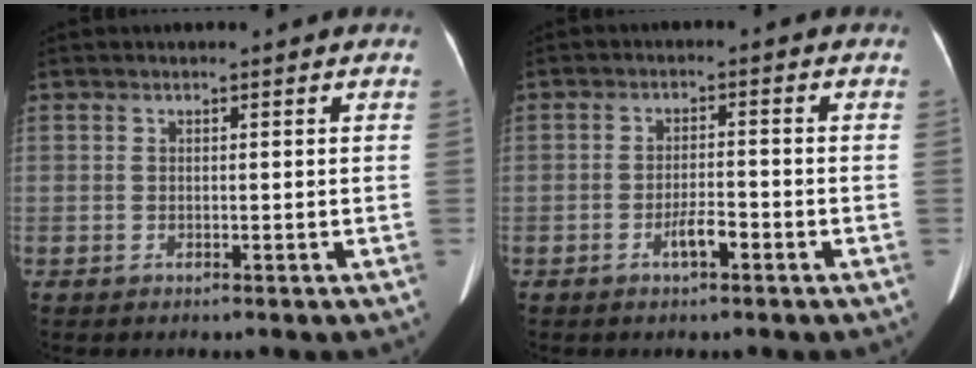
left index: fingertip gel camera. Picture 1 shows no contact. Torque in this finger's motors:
{"motor_torque": [0.61, 0.41, 0.15, 0.05]}